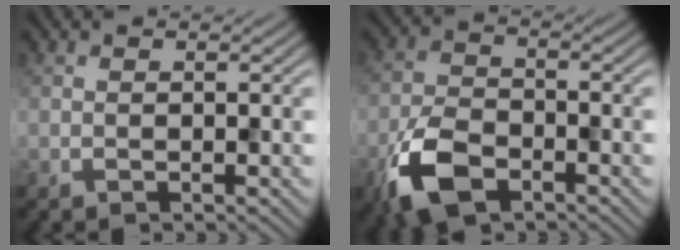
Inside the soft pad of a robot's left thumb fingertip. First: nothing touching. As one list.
[{"total": 8.4, "force": [-4.8, 4.3, 5.4], "torque": [-0.124, -0.009, -0.103]}]